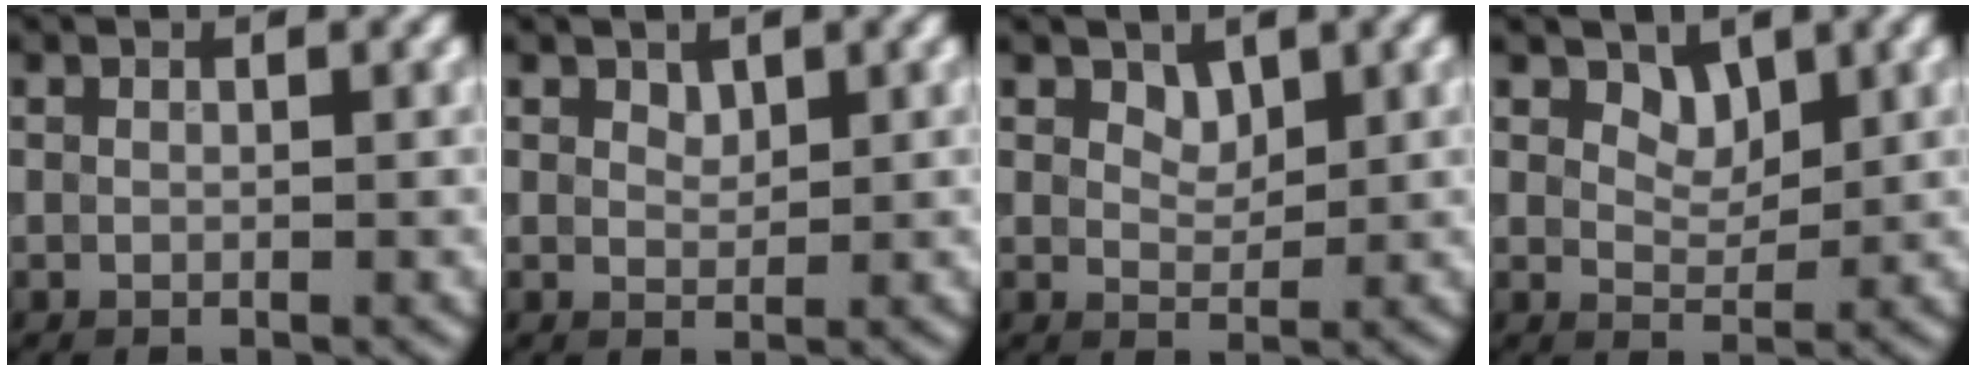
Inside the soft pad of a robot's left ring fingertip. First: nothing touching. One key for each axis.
{"total": 1.0, "fx": 0.7, "fy": 0.5, "fz": 0.3, "tx": -0.006, "ty": -0.002, "tz": 0.016}
{"total": 1.6, "fx": 1.1, "fy": 0.9, "fz": 0.7, "tx": -0.012, "ty": -0.005, "tz": 0.018}
{"total": 2.2, "fx": 1.5, "fy": 1.3, "fz": 1.1, "tx": -0.019, "ty": -0.011, "tz": 0.023}